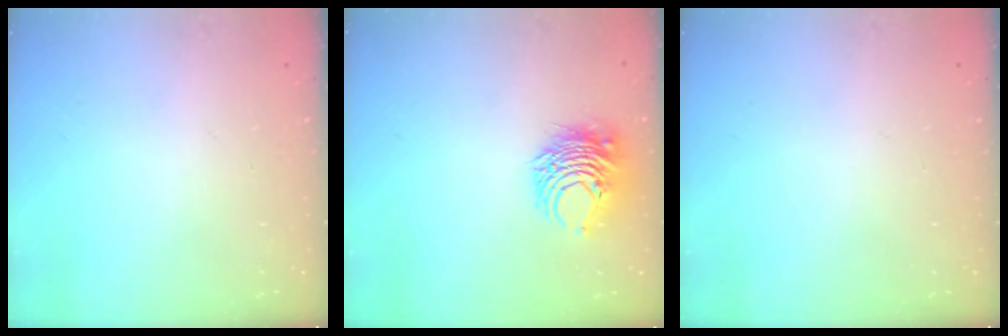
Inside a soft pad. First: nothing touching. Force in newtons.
{"total": 8.4, "press": 8.4, "slide": 0.8}
{"total": 0.0}